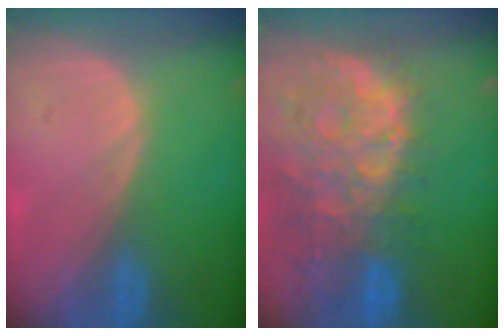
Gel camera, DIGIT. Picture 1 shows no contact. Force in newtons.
{"total": 13.7, "press": 11.1, "slide": 7.9}